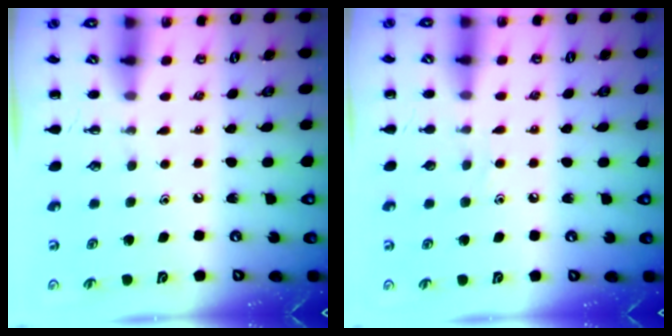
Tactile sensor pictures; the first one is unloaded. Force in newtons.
{"total": 2.3, "press": 2.2, "slide": 0.9}